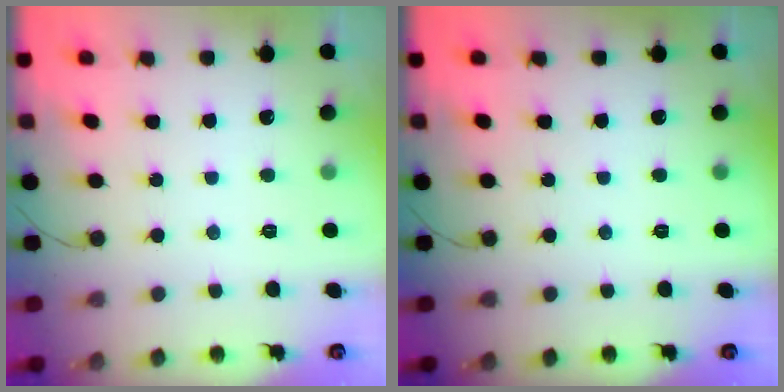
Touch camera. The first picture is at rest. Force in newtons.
{"total": 0.0}